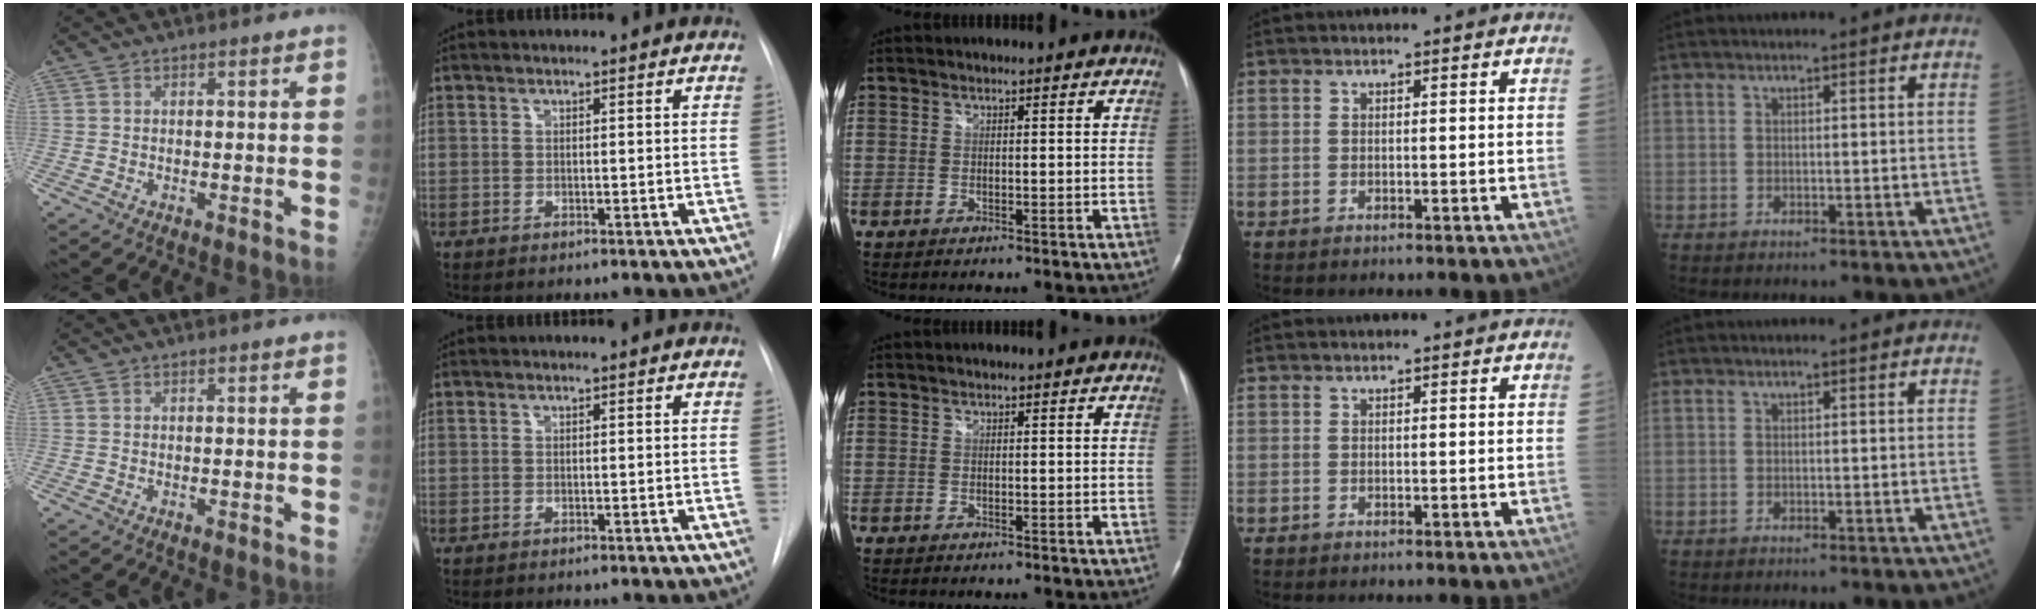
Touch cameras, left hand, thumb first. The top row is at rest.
{}